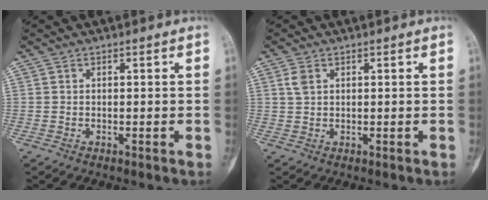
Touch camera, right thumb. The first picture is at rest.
{"total": 2.2, "force": [0.9, 1.4, 1.4], "torque": [-0.029, 0.005, 0.023]}